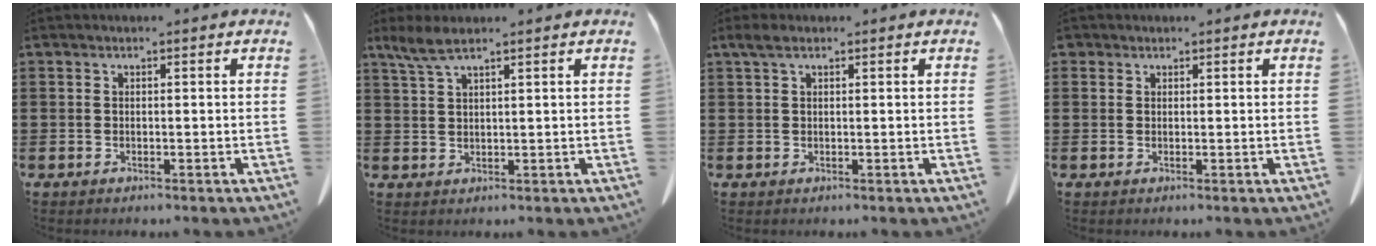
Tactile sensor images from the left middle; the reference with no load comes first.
{"total": 3.7, "force": [2.5, 0.8, 2.7], "torque": [-0.067, -0.001, 0.044]}
{"total": 1.8, "force": [0.9, 0.7, 1.4], "torque": [-0.031, 0.005, 0.015]}
{"total": 0.8, "force": [0.6, 0.5, 0.1], "torque": [-0.005, 0.003, 0.011]}